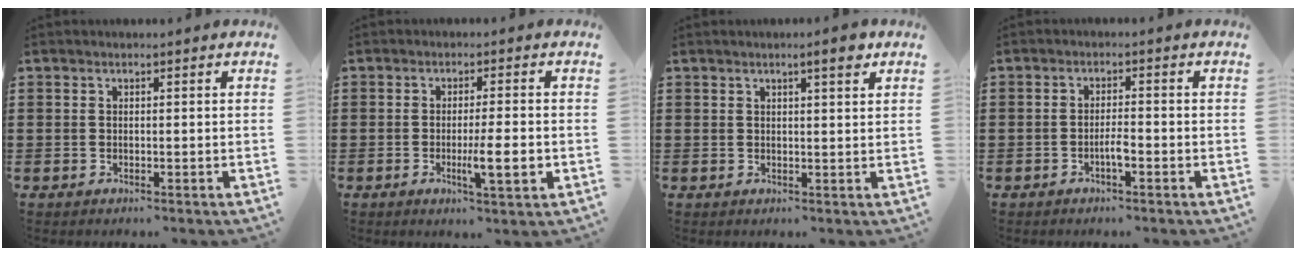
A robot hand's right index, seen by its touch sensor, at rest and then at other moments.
{"total": 6.1, "force": [-1.5, 0.9, 5.9], "torque": [-0.094, -0.007, -0.023]}
{"total": 3.0, "force": [1.9, 0.2, 2.3], "torque": [-0.032, -0.003, 0.029]}
{"total": 2.4, "force": [-1.1, 0.4, 2.1], "torque": [-0.040, 0.003, -0.021]}